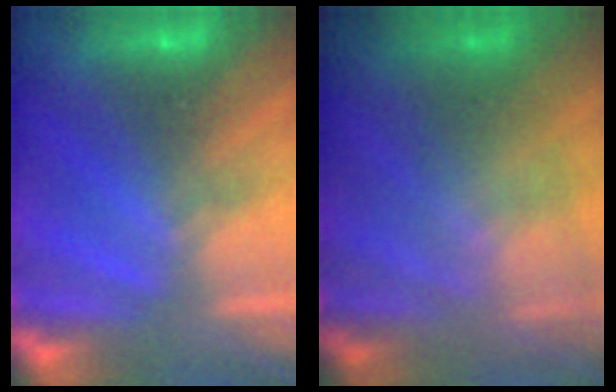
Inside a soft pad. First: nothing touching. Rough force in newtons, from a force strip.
{"total": 8.5}